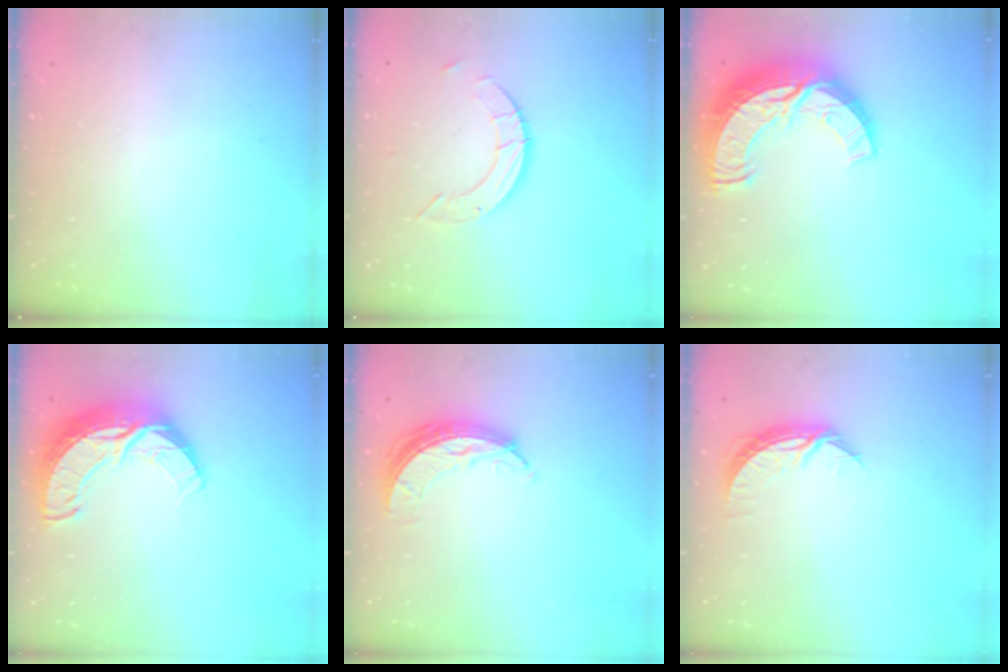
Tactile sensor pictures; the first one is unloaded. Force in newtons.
{"total": 6.1, "press": 6.1, "slide": 0.2}
{"total": 17.4, "press": 17.3, "slide": 1.4}
{"total": 12.5, "press": 12.4, "slide": 0.8}
{"total": 8.6, "press": 8.6, "slide": 0.8}
{"total": 7.2, "press": 7.1, "slide": 0.3}